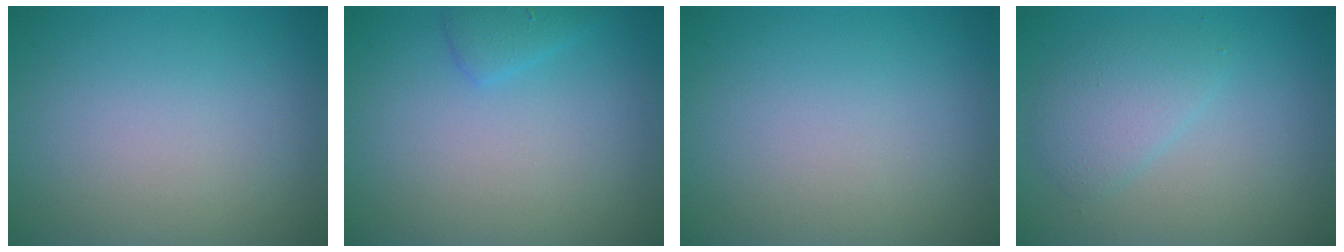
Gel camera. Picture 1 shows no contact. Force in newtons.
{"total": 1.4, "press": 1.4, "slide": 0.1}
{"total": 0.0}
{"total": 2.6, "press": 2.6, "slide": 0.3}